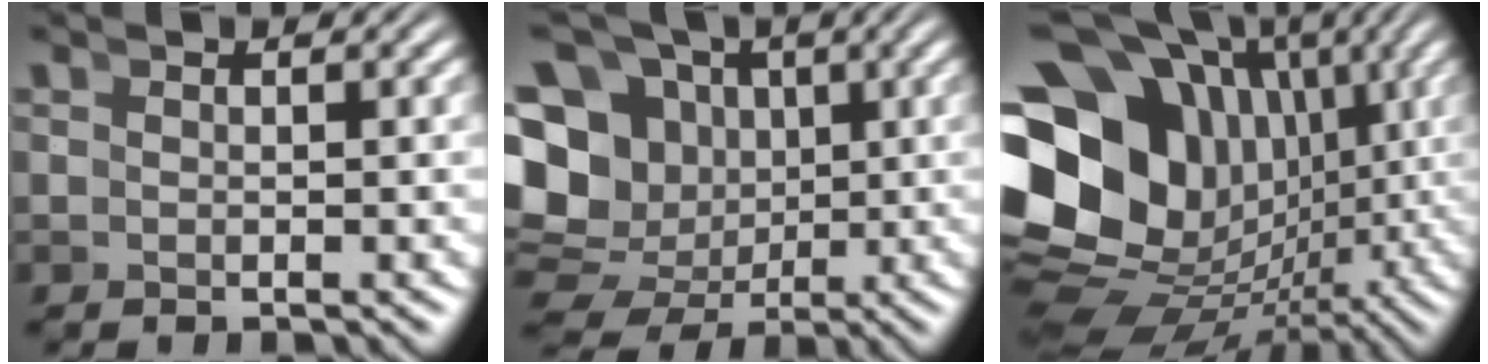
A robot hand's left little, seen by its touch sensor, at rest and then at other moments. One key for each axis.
{"total": 16.5, "fx": 0.6, "fy": 14.2, "fz": 8.4, "tx": -0.169, "ty": -0.045, "tz": 0.014}
{"total": 23.6, "fx": 0.4, "fy": 17.8, "fz": 15.5, "tx": -0.286, "ty": -0.041, "tz": -0.002}